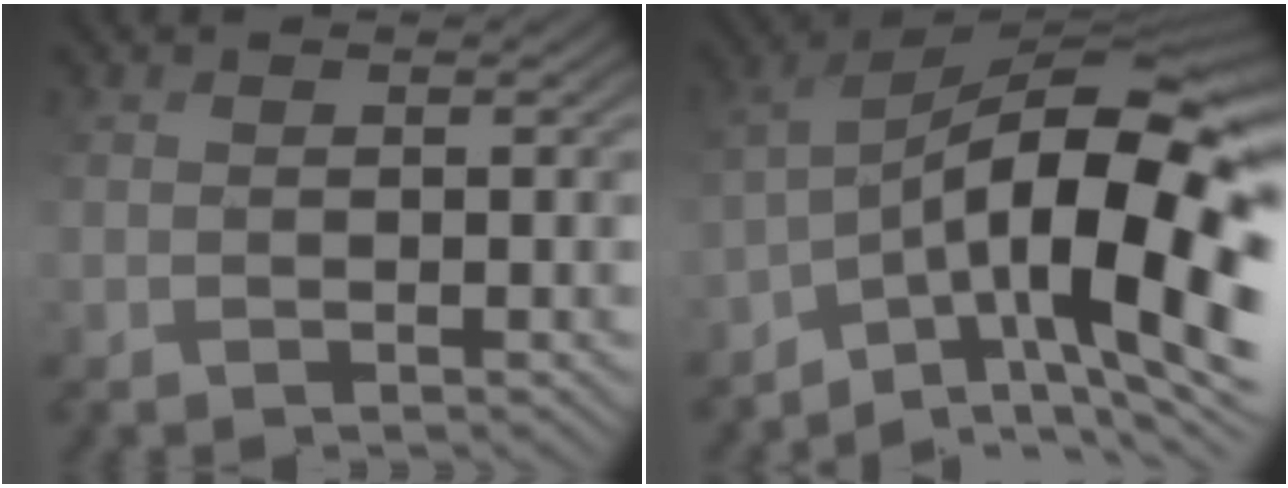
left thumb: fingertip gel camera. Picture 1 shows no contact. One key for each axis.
{"total": 16.2, "fx": -5.5, "fy": 5.8, "fz": 14.1, "tx": -0.218, "ty": 0.005, "tz": -0.094}